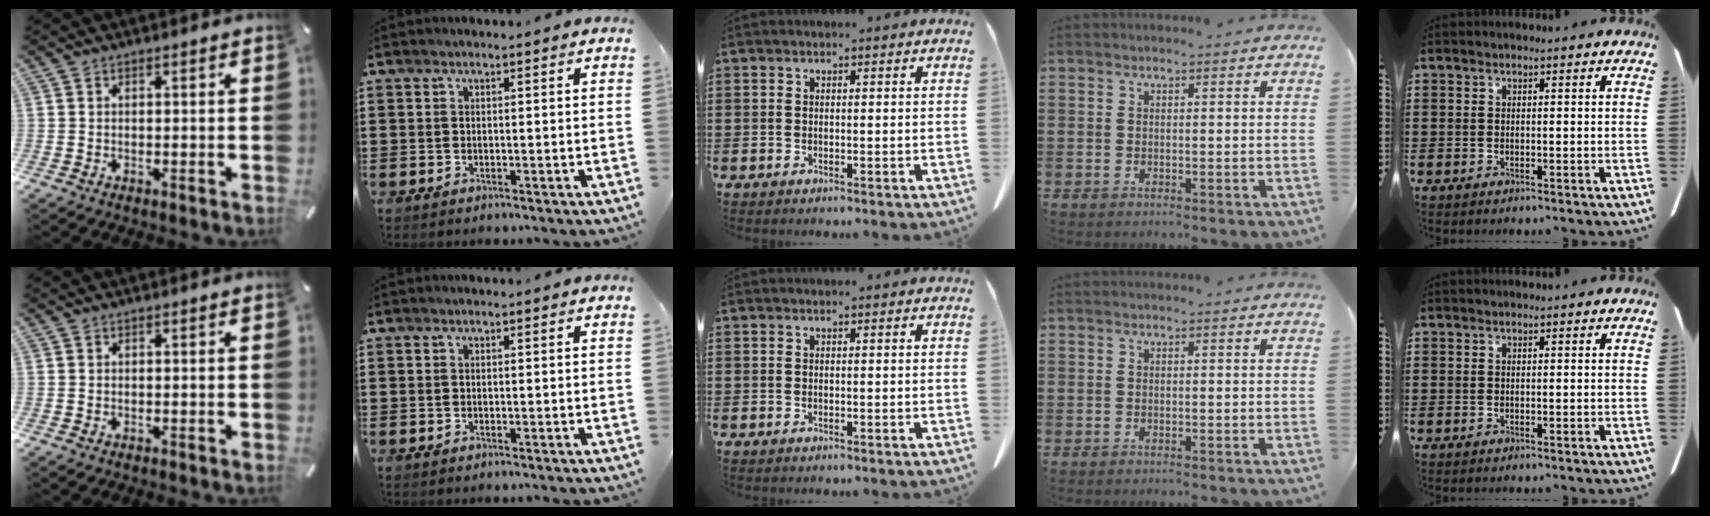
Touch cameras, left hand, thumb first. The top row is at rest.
{}